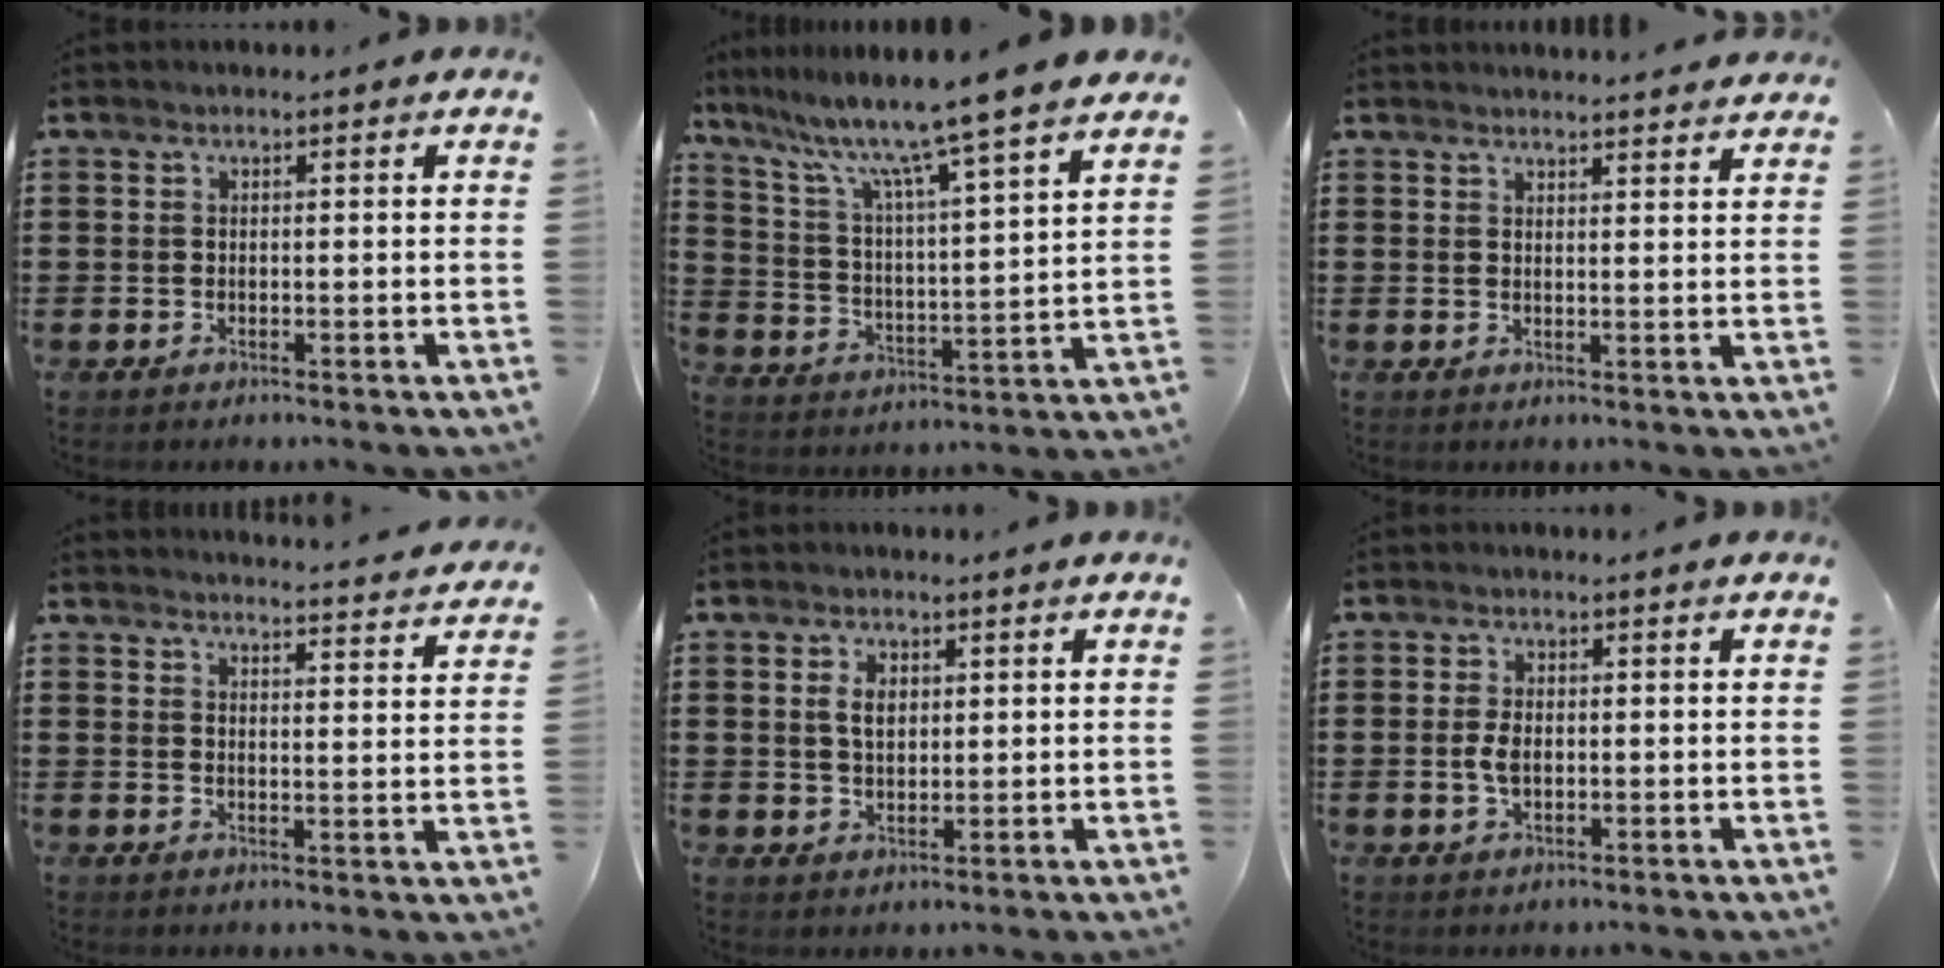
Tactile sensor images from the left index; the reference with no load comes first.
{"total": 9.7, "force": [8.2, -1.4, 5.0], "torque": [-0.130, -0.066, 0.128]}
{"total": 2.4, "force": [2.4, -0.3, 0.0], "torque": [-0.007, -0.007, 0.046]}
{"total": 3.5, "force": [3.4, -0.7, 0.1], "torque": [-0.008, -0.030, 0.057]}
{"total": 3.4, "force": [1.0, 2.1, 2.5], "torque": [-0.048, 0.007, 0.014]}
{"total": 2.9, "force": [-0.1, 1.6, 2.4], "torque": [-0.062, -0.001, -0.008]}